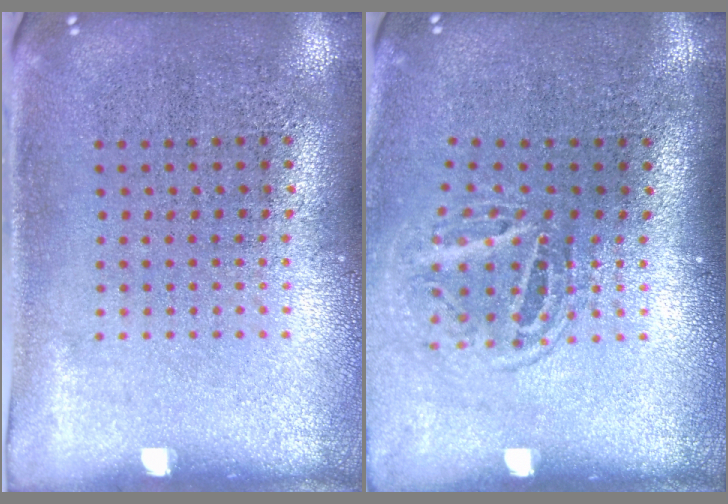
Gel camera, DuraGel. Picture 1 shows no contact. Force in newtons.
{"total": 1.6, "press": 1.0, "slide": 1.2}